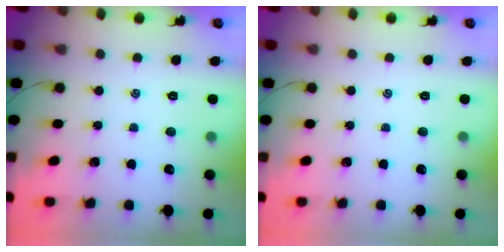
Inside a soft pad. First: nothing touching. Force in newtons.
{"total": 0.0}